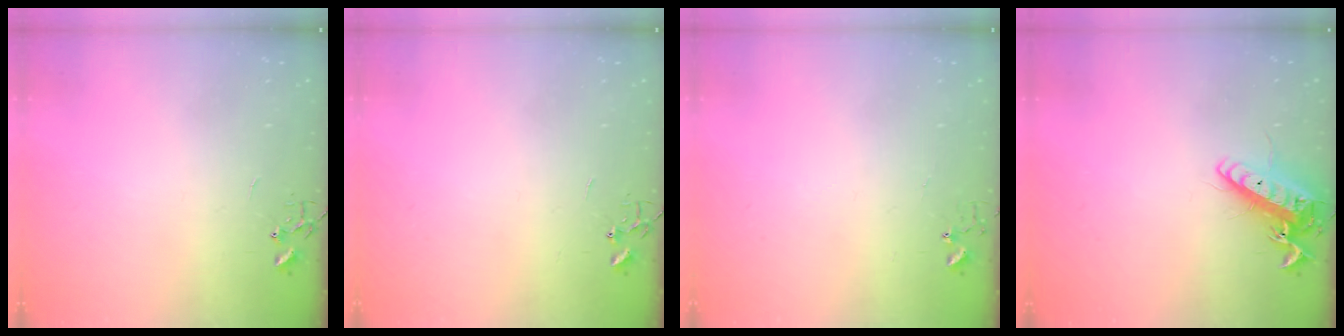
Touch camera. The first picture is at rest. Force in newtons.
{"total": 0.0}
{"total": 3.9, "press": 3.9, "slide": 0.3}
{"total": 15.4, "press": 15.1, "slide": 2.8}